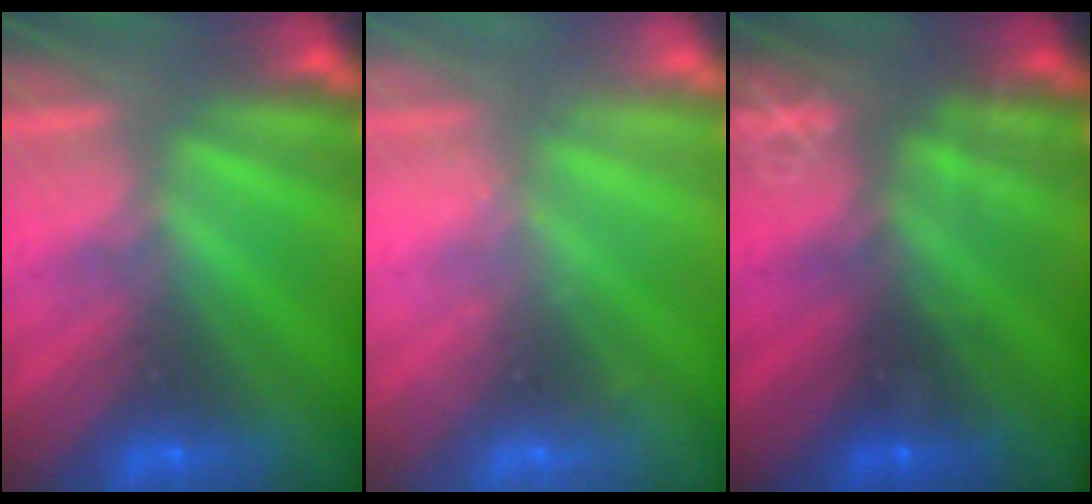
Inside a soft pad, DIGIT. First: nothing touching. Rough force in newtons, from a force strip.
{"total": 2.2}
{"total": 3.0}